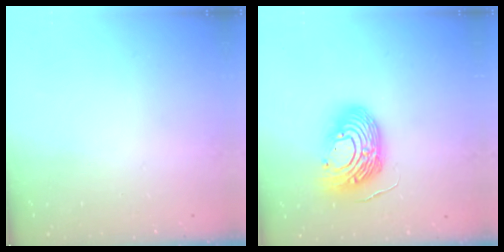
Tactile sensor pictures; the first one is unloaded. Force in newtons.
{"total": 14.0, "press": 13.9, "slide": 2.3}